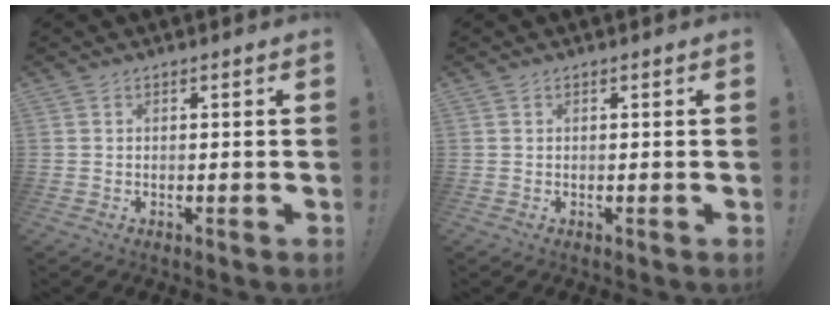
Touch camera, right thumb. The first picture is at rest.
{"total": 0.0}